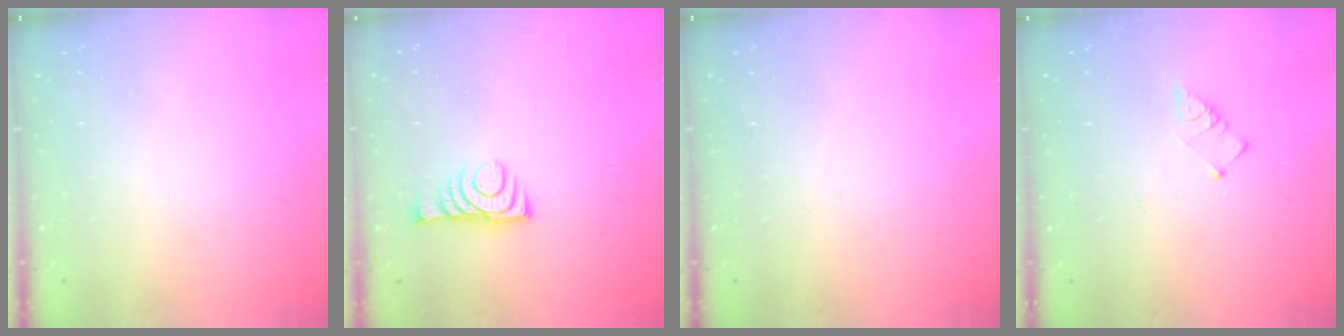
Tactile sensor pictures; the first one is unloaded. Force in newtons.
{"total": 8.2, "press": 8.1, "slide": 1.0}
{"total": 0.0}
{"total": 3.5, "press": 3.5, "slide": 0.4}